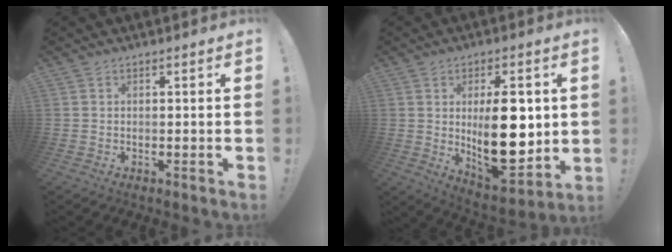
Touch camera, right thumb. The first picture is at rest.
{"total": 19.5, "force": [1.6, 9.2, 17.2], "torque": [-0.261, -0.027, 0.030]}